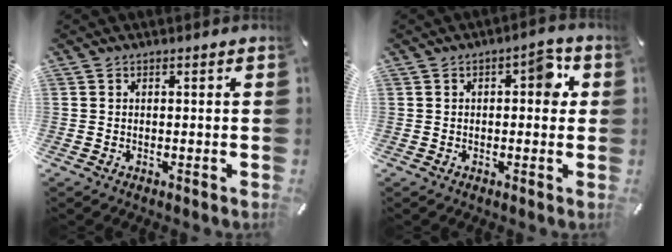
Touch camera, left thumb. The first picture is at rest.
{"total": 6.6, "force": [1.1, 3.2, 5.7], "torque": [-0.062, 0.000, 0.008]}